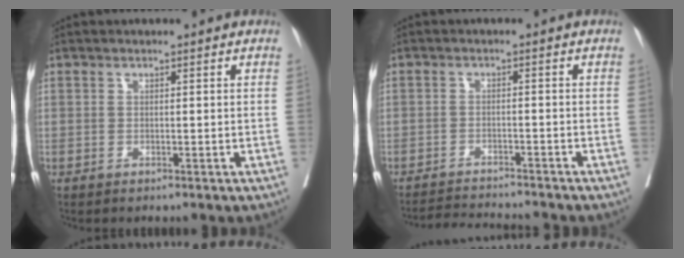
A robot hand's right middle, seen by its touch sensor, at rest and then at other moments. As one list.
[{"total": 6.7, "force": [-6.6, -0.3, 1.2], "torque": [-0.017, -0.007, -0.106]}]